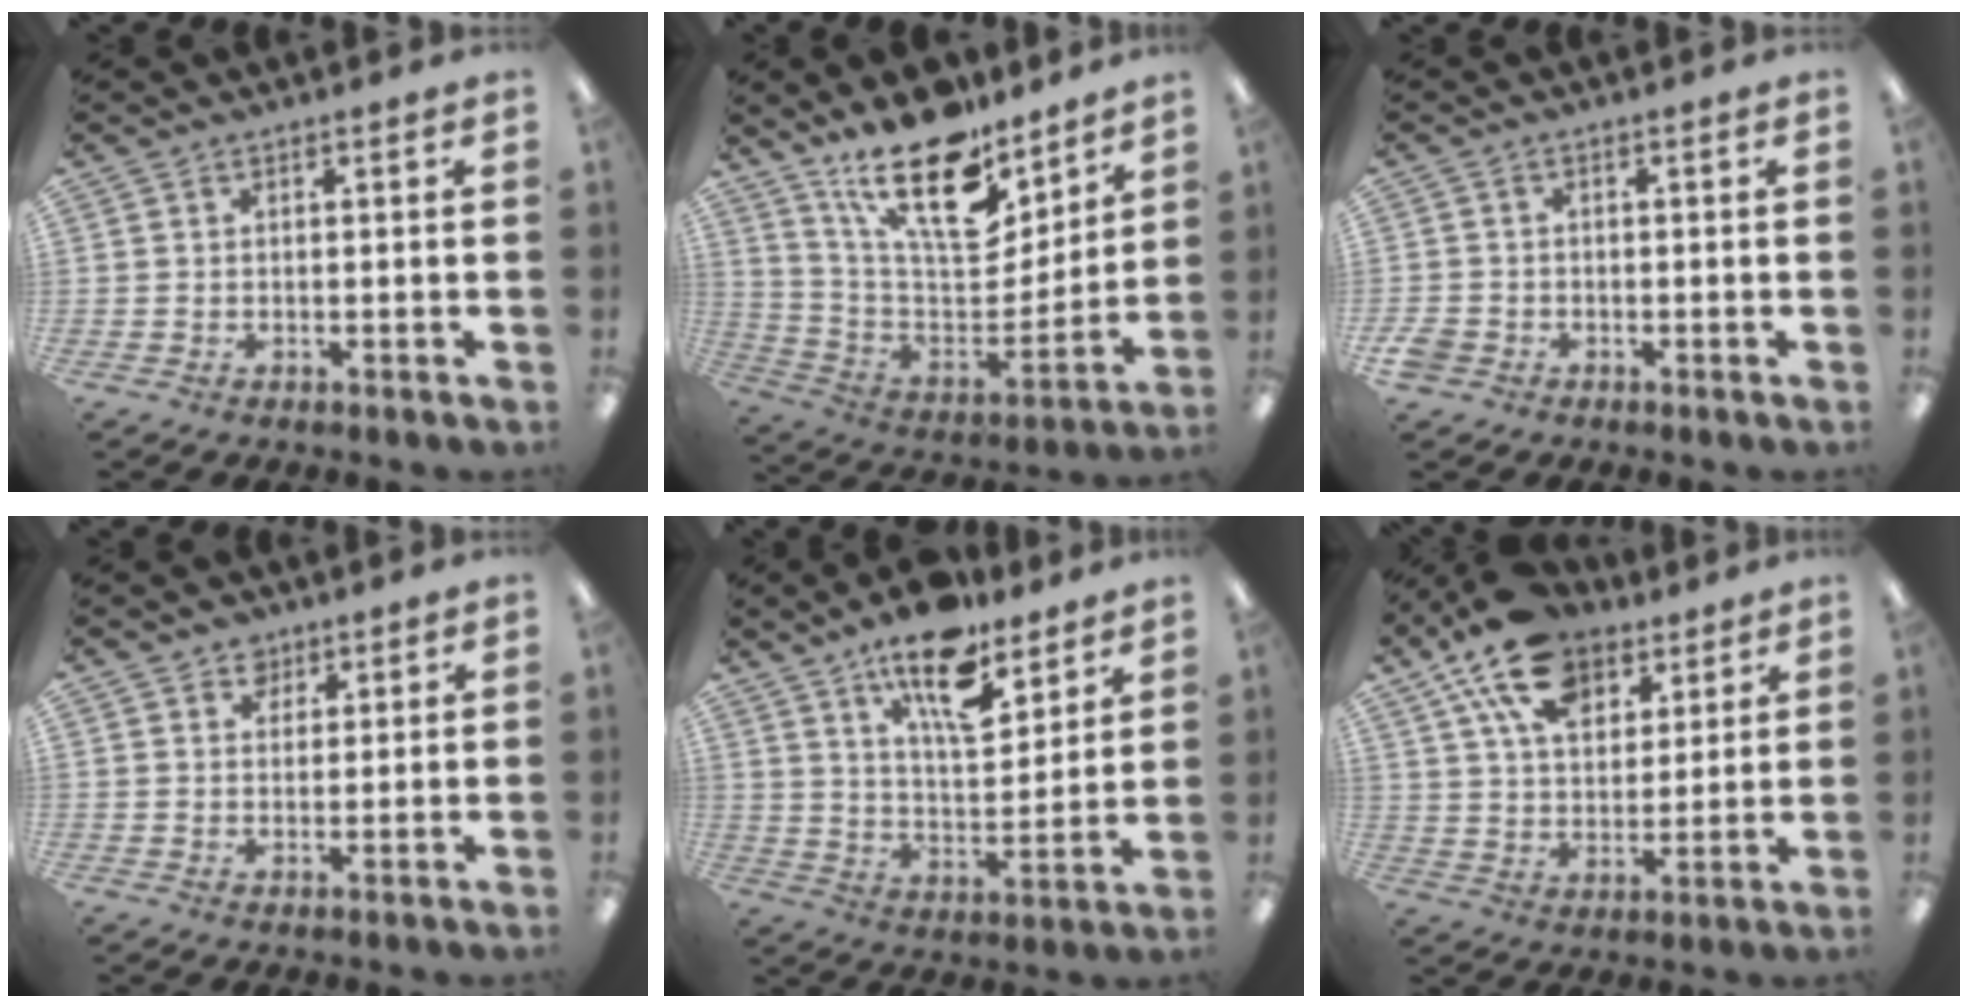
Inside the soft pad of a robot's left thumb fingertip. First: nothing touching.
{"total": 21.5, "force": [15.3, 8.4, 12.6], "torque": [-0.213, -0.105, 0.269]}
{"total": 2.9, "force": [-1.6, 2.2, 1.0], "torque": [-0.021, 0.007, -0.031]}
{"total": 3.7, "force": [2.6, 2.5, 0.6], "torque": [0.003, -0.008, 0.043]}
{"total": 15.3, "force": [11.1, 5.8, 8.7], "torque": [-0.135, -0.060, 0.189]}
{"total": 16.6, "force": [10.5, 9.6, 8.6], "torque": [-0.147, -0.043, 0.192]}